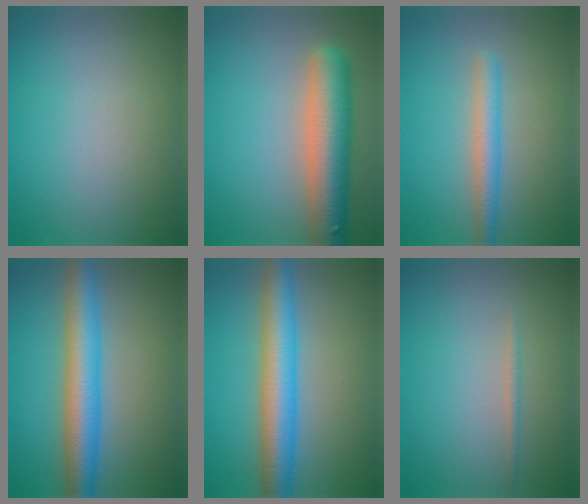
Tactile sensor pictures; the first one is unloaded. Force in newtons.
{"total": 7.9, "press": 7.9, "slide": 0.5}
{"total": 2.9, "press": 2.9, "slide": 0.0}
{"total": 6.7, "press": 6.7, "slide": 0.1}
{"total": 6.8, "press": 6.8, "slide": 0.1}
{"total": 0.8, "press": 0.7, "slide": 0.1}